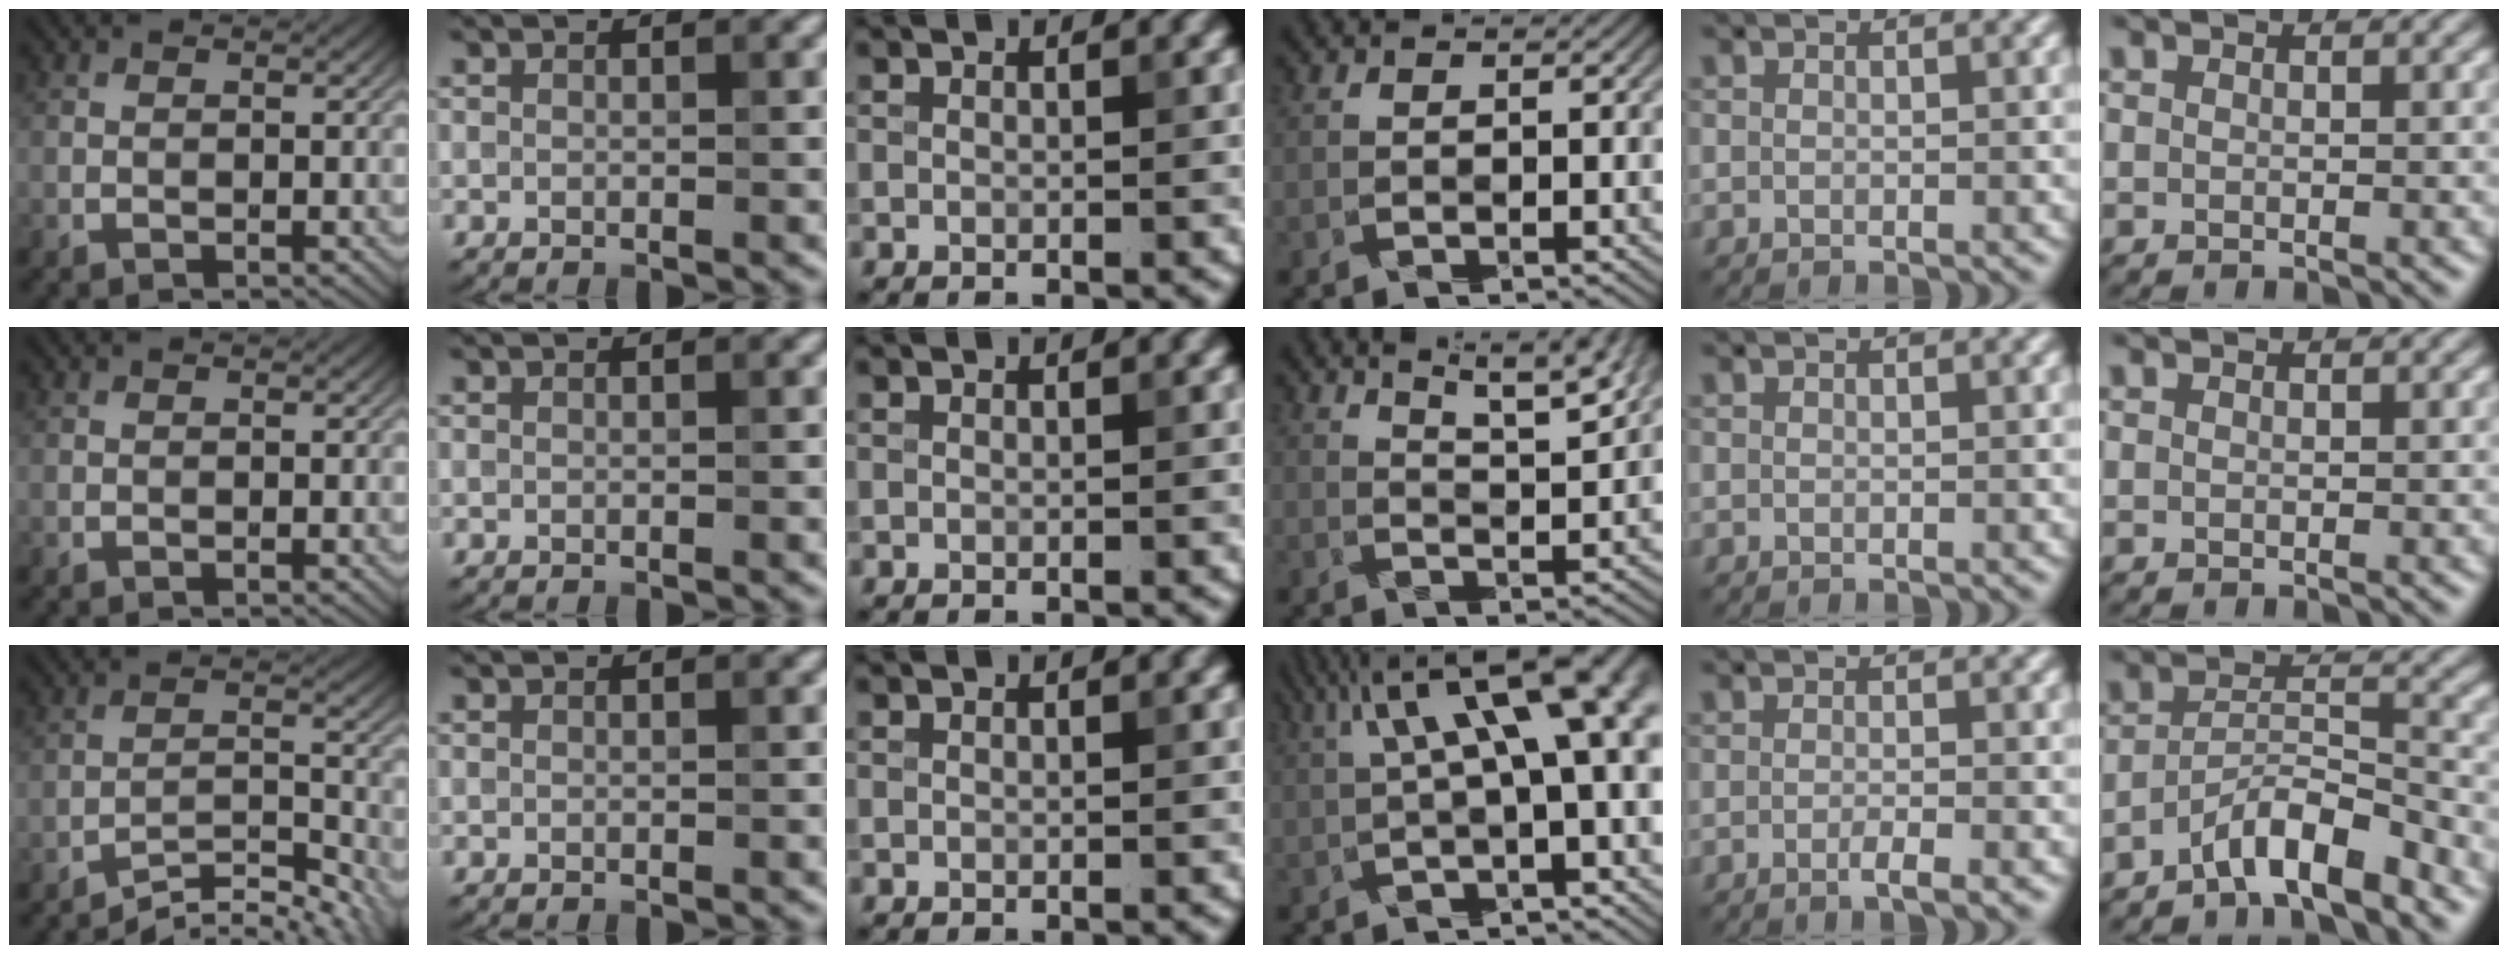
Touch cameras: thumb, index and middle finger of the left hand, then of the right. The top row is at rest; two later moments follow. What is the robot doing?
{"motion": "pour", "object": "sugar"}